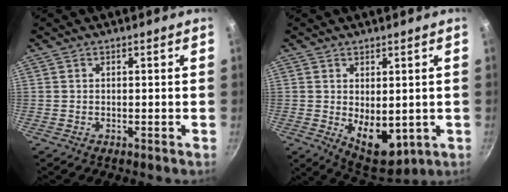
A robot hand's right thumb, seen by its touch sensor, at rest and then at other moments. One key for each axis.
{"total": 9.0, "fx": -0.5, "fy": 5.3, "fz": 7.3, "tx": -0.081, "ty": -0.021, "tz": 0.013}